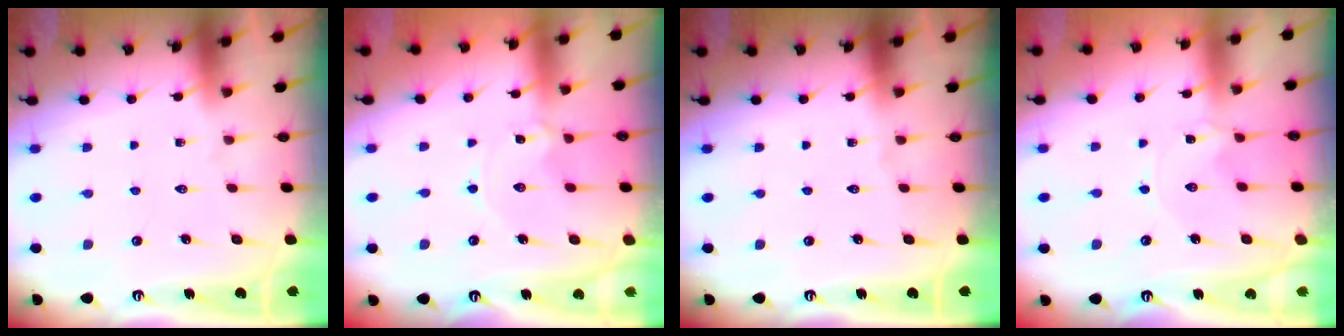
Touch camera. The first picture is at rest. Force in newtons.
{"total": 0.7, "press": 0.7, "slide": 0.0}
{"total": 0.0}
{"total": 1.1, "press": 1.0, "slide": 0.2}